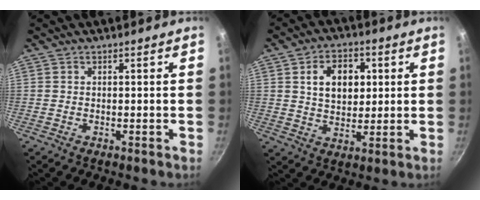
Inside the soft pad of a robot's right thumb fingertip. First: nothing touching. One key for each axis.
{"total": 10.0, "fx": 2.5, "fy": 6.9, "fz": 6.8, "tx": -0.080, "ty": -0.002, "tz": 0.040}